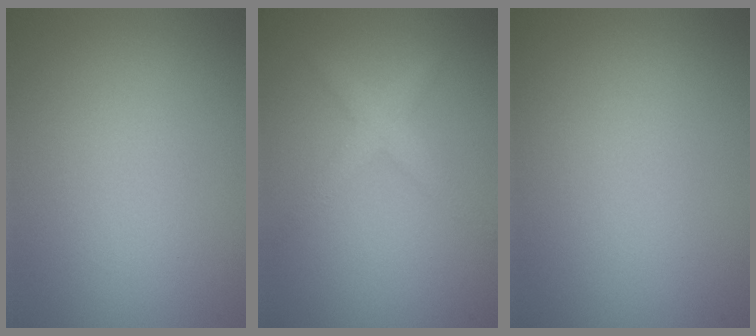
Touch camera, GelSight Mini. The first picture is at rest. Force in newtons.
{"total": 2.3, "press": 2.3, "slide": 0.1}
{"total": 0.0}